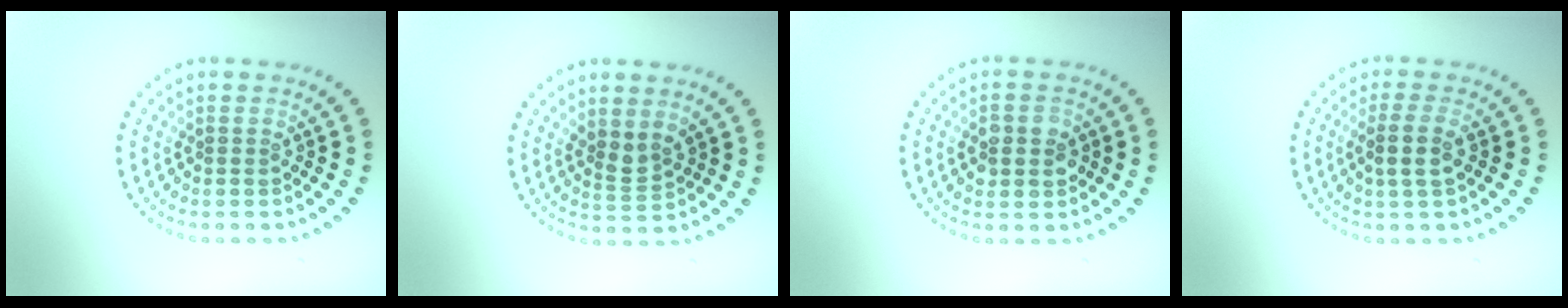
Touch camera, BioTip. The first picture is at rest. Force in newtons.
{"total": 1.8, "press": 1.4, "slide": 1.2}
{"total": 2.8, "press": 2.8, "slide": 0.2}
{"total": 2.6, "press": 2.2, "slide": 1.3}